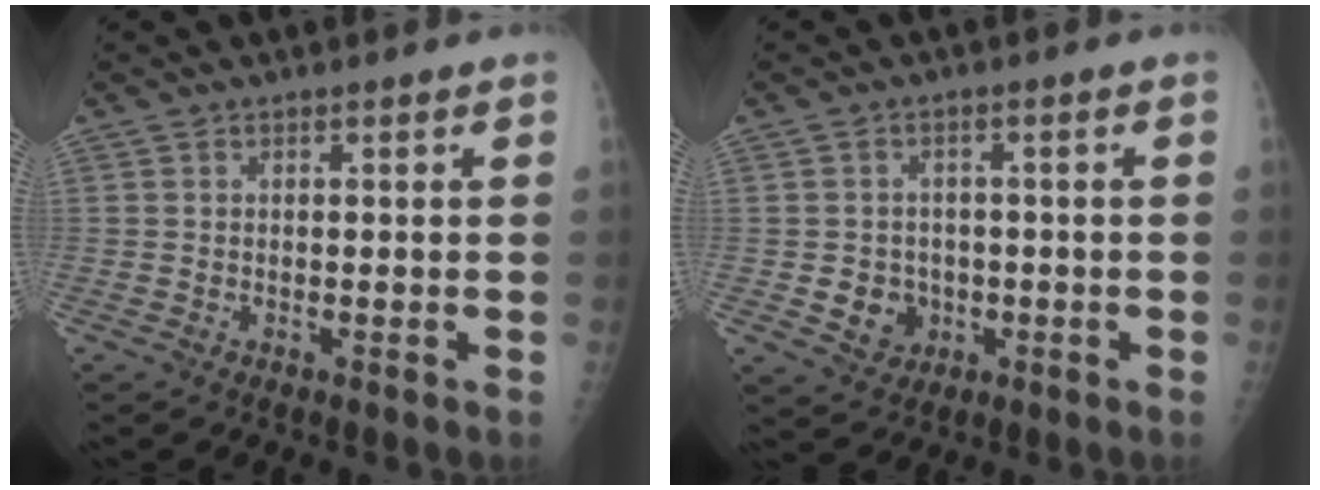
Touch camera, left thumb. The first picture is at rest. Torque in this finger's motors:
{"motor_torque": [-0.34, 0.37, 0.01, -0.02, 0.01]}